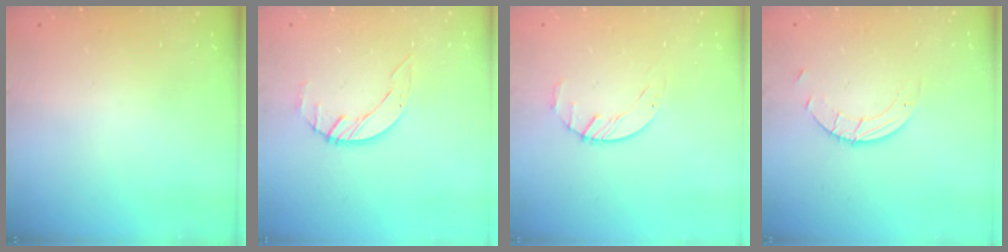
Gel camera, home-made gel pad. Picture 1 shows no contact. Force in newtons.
{"total": 3.3, "press": 3.2, "slide": 0.4}
{"total": 2.1, "press": 2.1, "slide": 0.3}
{"total": 2.5, "press": 2.5, "slide": 0.2}